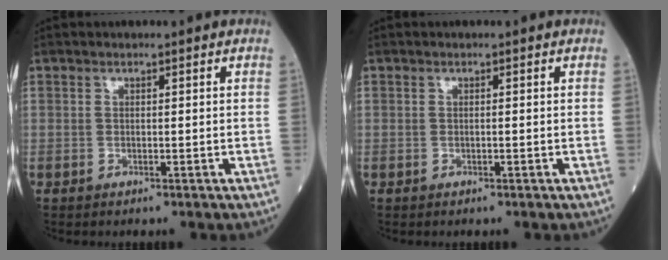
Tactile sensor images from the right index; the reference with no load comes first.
{"total": 0.0}